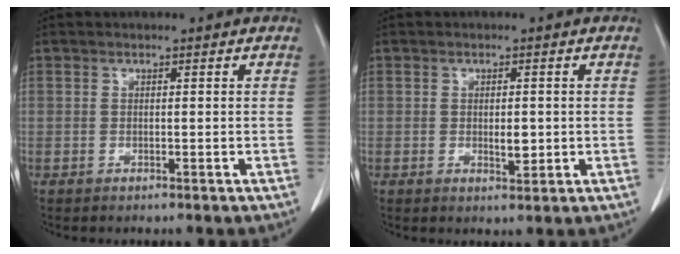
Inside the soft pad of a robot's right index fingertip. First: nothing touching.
{"total": 2.7, "force": [-0.2, 1.0, 2.5], "torque": [-0.043, -0.003, 0.000]}